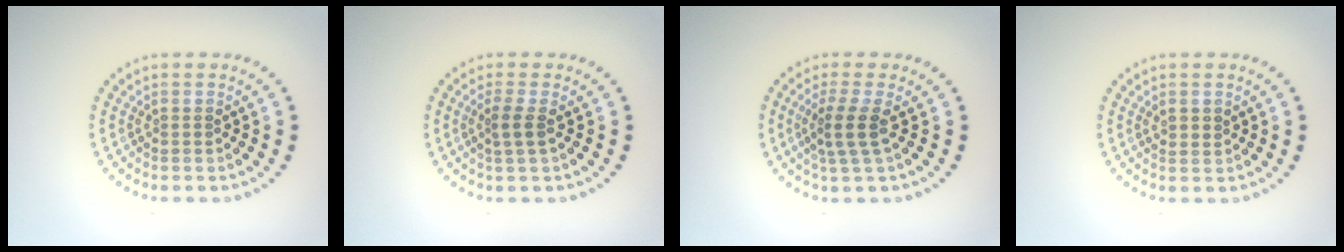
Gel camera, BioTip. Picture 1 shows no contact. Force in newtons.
{"total": 1.7, "press": 1.3, "slide": 1.0}
{"total": 2.5, "press": 1.9, "slide": 1.7}
{"total": 1.1, "press": 1.0, "slide": 0.5}